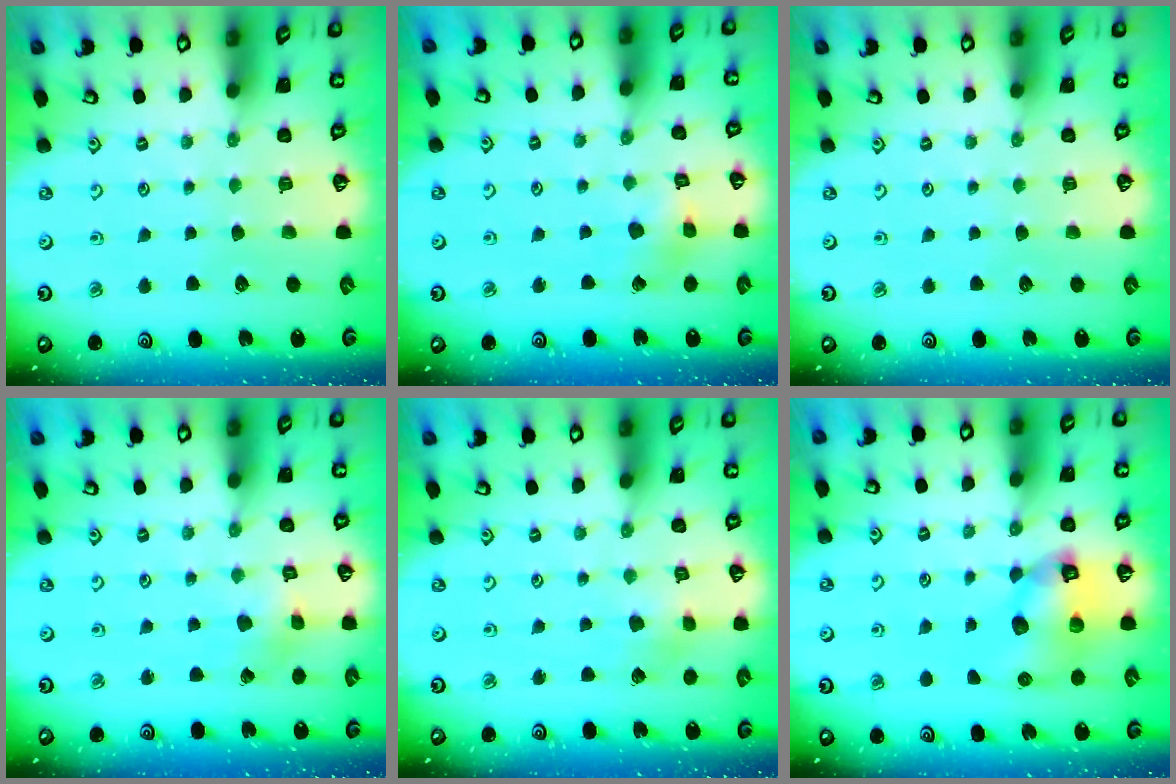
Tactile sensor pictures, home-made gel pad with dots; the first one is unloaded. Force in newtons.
{"total": 4.3, "press": 4.3, "slide": 0.5}
{"total": 0.0}
{"total": 2.2, "press": 2.2, "slide": 0.2}
{"total": 3.5, "press": 3.4, "slide": 0.6}
{"total": 11.1, "press": 11.0, "slide": 1.5}